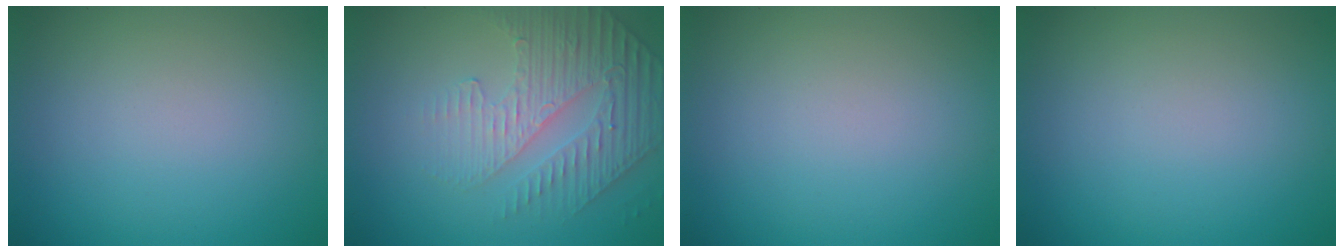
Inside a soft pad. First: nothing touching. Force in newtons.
{"total": 4.7, "press": 3.4, "slide": 3.3}
{"total": 0.0}
{"total": 0.0}